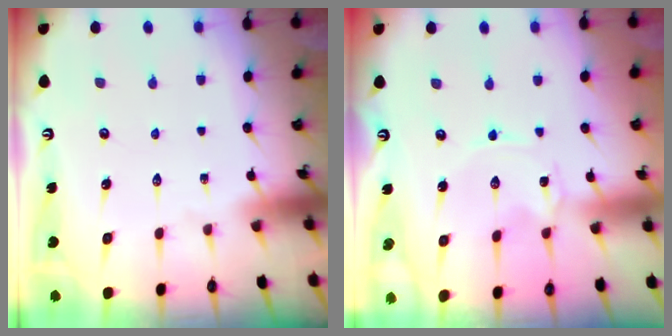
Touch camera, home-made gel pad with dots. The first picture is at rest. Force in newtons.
{"total": 0.0}